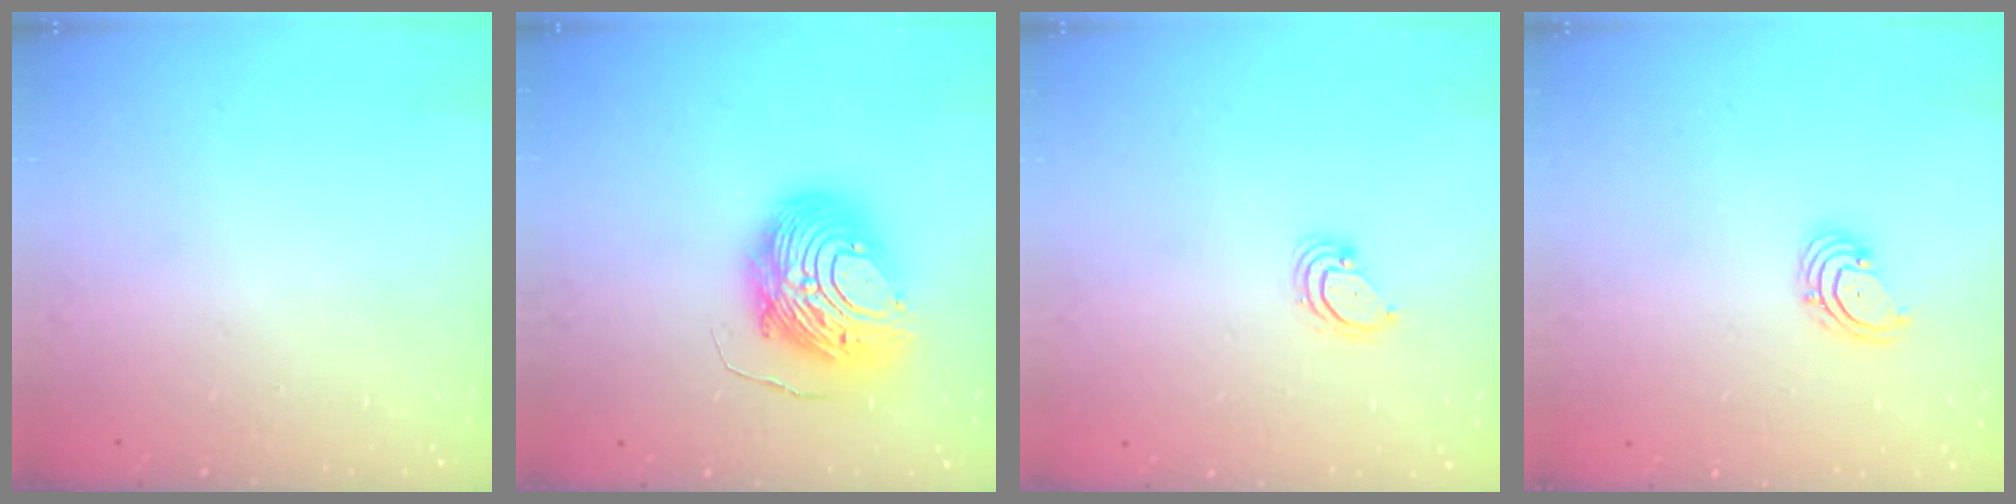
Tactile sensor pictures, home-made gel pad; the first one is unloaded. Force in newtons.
{"total": 13.7, "press": 13.7, "slide": 1.3}
{"total": 3.1, "press": 3.1, "slide": 0.3}
{"total": 2.7, "press": 2.7, "slide": 0.6}